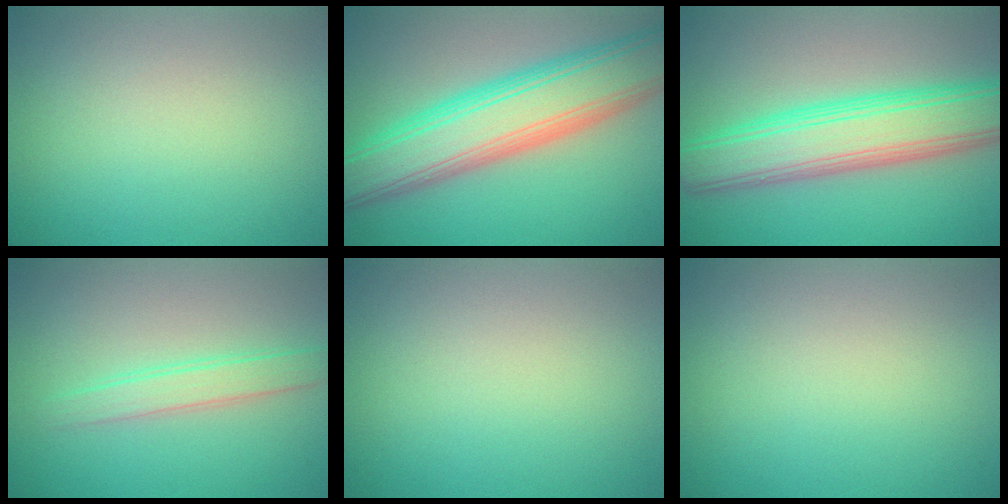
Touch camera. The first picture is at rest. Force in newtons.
{"total": 10.0, "press": 10.0, "slide": 0.2}
{"total": 8.4, "press": 8.3, "slide": 0.6}
{"total": 2.4, "press": 2.4, "slide": 0.1}
{"total": 0.0}
{"total": 0.0}